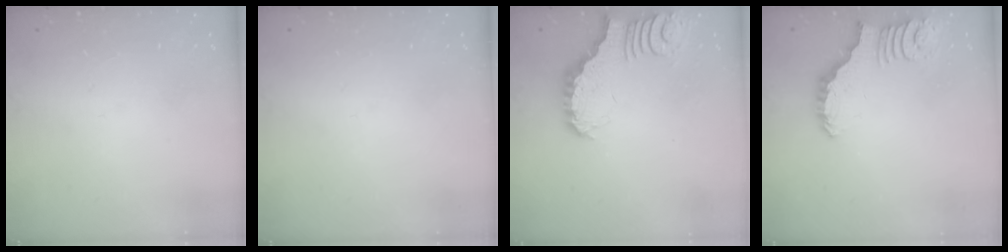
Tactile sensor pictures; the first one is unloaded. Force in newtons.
{"total": 0.0}
{"total": 3.8, "press": 3.7, "slide": 0.6}
{"total": 2.6, "press": 2.5, "slide": 0.5}